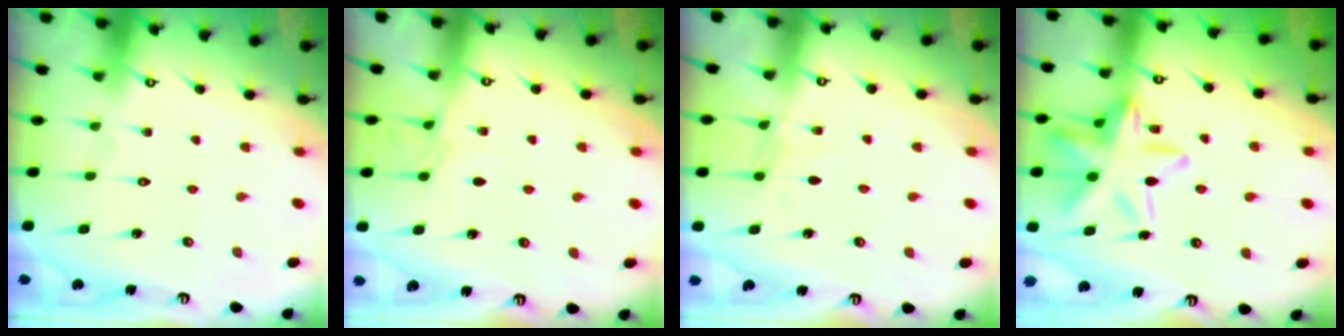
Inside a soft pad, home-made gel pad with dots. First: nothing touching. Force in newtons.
{"total": 4.9, "press": 4.8, "slide": 0.6}
{"total": 4.9, "press": 4.8, "slide": 0.5}
{"total": 18.2, "press": 18.1, "slide": 1.4}